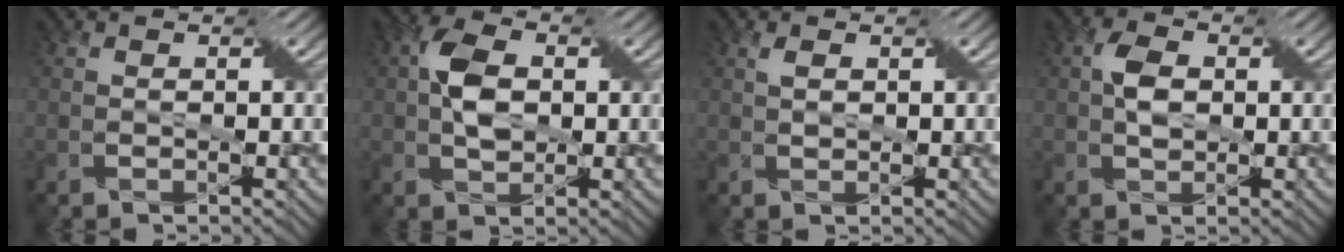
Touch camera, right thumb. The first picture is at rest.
{"total": 5.2, "force": [0.4, 3.3, 3.9], "torque": [-0.081, 0.007, 0.002]}
{"total": 1.4, "force": [0.6, 0.6, 1.1], "torque": [-0.026, 0.003, 0.013]}
{"total": 3.3, "force": [0.3, 2.1, 2.5], "torque": [-0.052, 0.006, 0.002]}